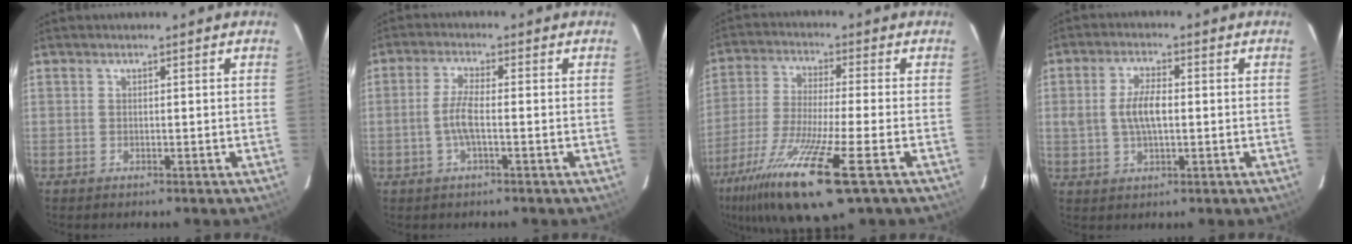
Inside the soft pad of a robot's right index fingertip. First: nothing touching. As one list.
[{"total": 4.6, "force": [-1.0, 0.7, 4.5], "torque": [-0.093, 0.002, -0.022]}, {"total": 18.6, "force": [-10.5, 1.9, 15.2], "torque": [-0.308, -0.057, -0.192]}, {"total": 6.2, "force": [0.0, 2.7, 5.6], "torque": [-0.109, 0.005, 0.004]}]